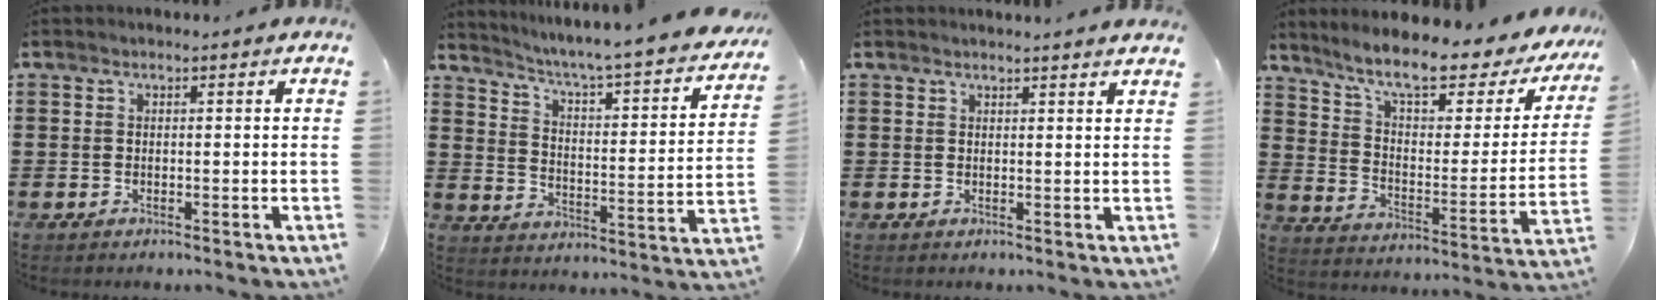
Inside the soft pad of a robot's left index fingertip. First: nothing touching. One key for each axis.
{"total": 3.6, "fx": 3.0, "fy": -0.6, "fz": 1.8, "tx": -0.055, "ty": -0.041, "tz": 0.035}
{"total": 1.4, "fx": 1.3, "fy": -0.4, "fz": 0.1, "tx": -0.003, "ty": -0.002, "tz": 0.025}
{"total": 9.1, "fx": 7.0, "fy": 1.4, "fz": 5.6, "tx": -0.120, "ty": -0.050, "tz": 0.113}